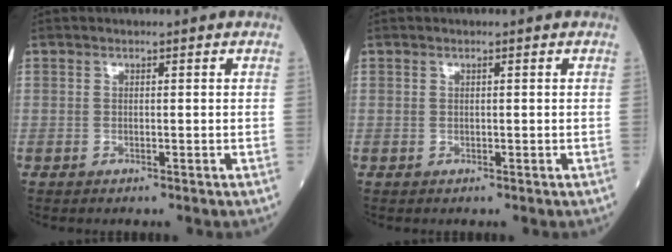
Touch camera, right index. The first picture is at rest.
{"total": 0.0}